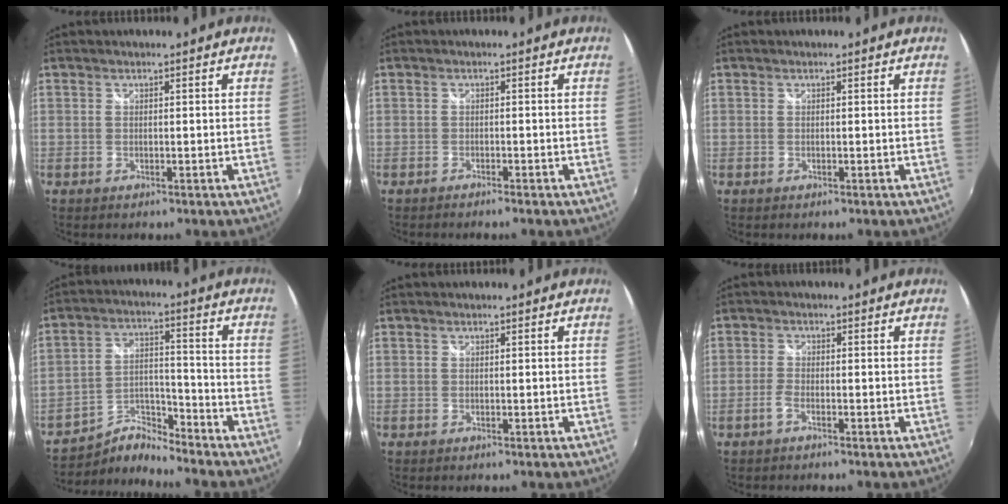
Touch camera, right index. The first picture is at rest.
{"total": 1.2, "force": [-1.1, 0.2, 0.4], "torque": [-0.017, -0.003, -0.023]}
{"total": 0.0}
{"total": 7.6, "force": [-7.4, 1.7, 0.5], "torque": [-0.018, 0.031, -0.149]}
{"total": 0.0}
{"total": 2.0, "force": [-1.3, 0.5, 1.4], "torque": [-0.042, 0.002, -0.032]}